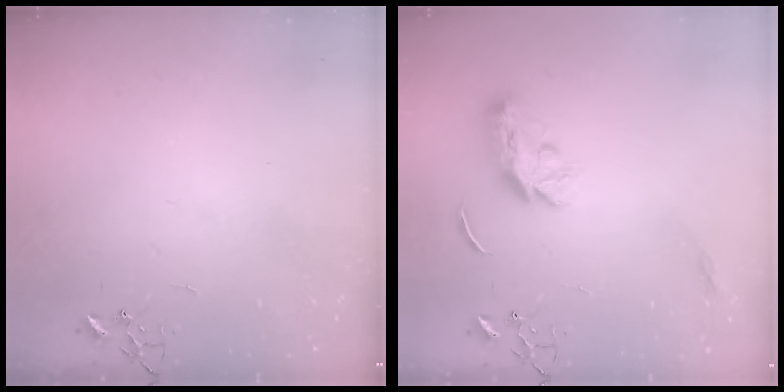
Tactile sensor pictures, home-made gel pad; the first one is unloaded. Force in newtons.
{"total": 9.9, "press": 9.9, "slide": 0.3}